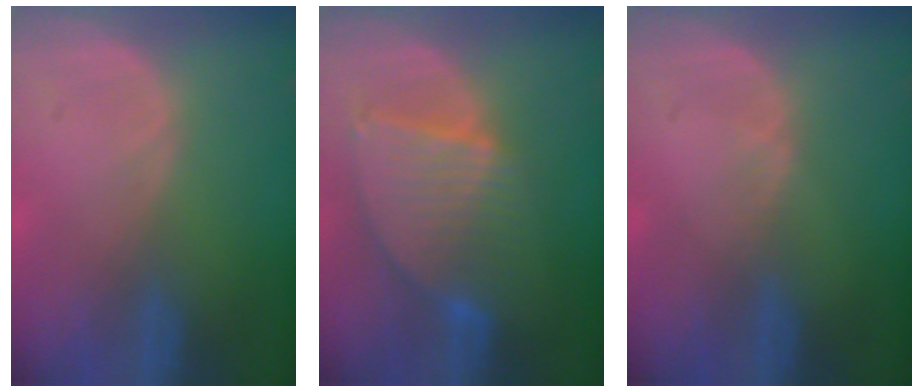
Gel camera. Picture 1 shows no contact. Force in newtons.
{"total": 8.6, "press": 7.5, "slide": 4.1}
{"total": 0.8, "press": 0.8, "slide": 0.1}